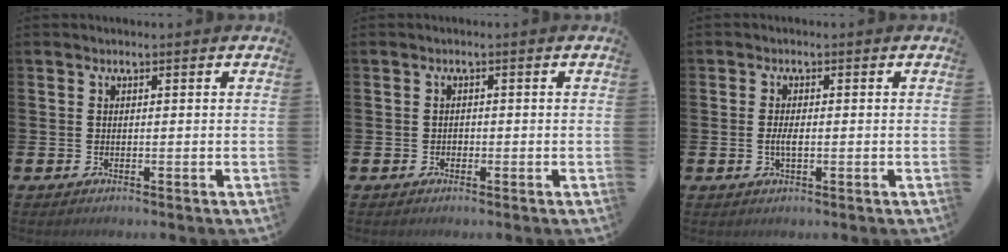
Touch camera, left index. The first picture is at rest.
{"total": 0.8, "force": [-0.4, 0.7, 0.2], "torque": [-0.011, 0.007, -0.008]}
{"total": 2.0, "force": [-0.2, 0.8, 1.9], "torque": [-0.034, -0.001, -0.004]}